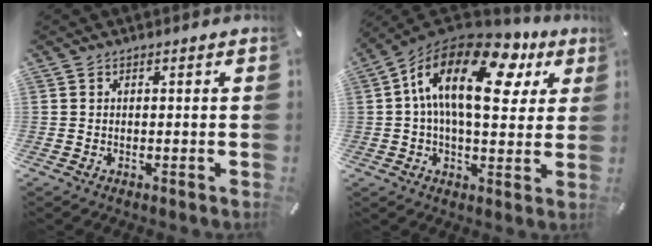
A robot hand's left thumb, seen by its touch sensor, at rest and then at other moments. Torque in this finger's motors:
{"motor_torque": [1.40, 2.15, 2.53, -0.24, 0.66]}